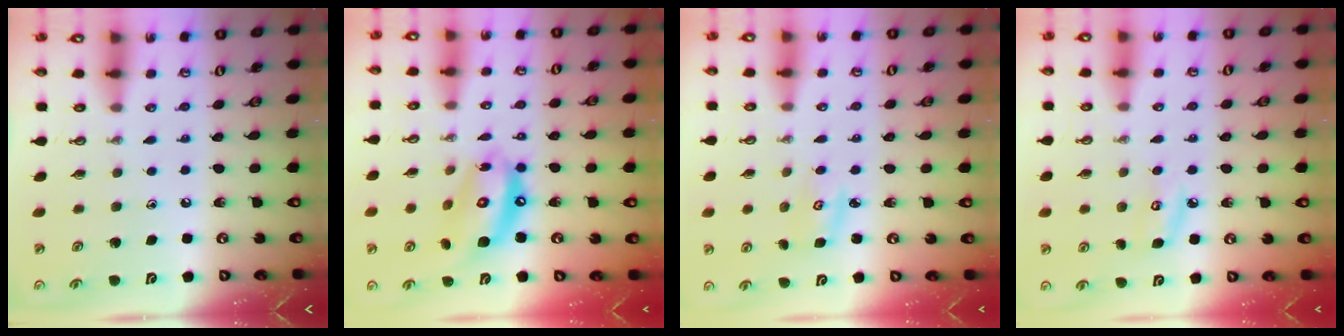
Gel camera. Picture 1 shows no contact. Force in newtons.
{"total": 13.7, "press": 13.6, "slide": 1.4}
{"total": 2.6, "press": 2.6, "slide": 0.3}
{"total": 6.0, "press": 6.0, "slide": 0.7}